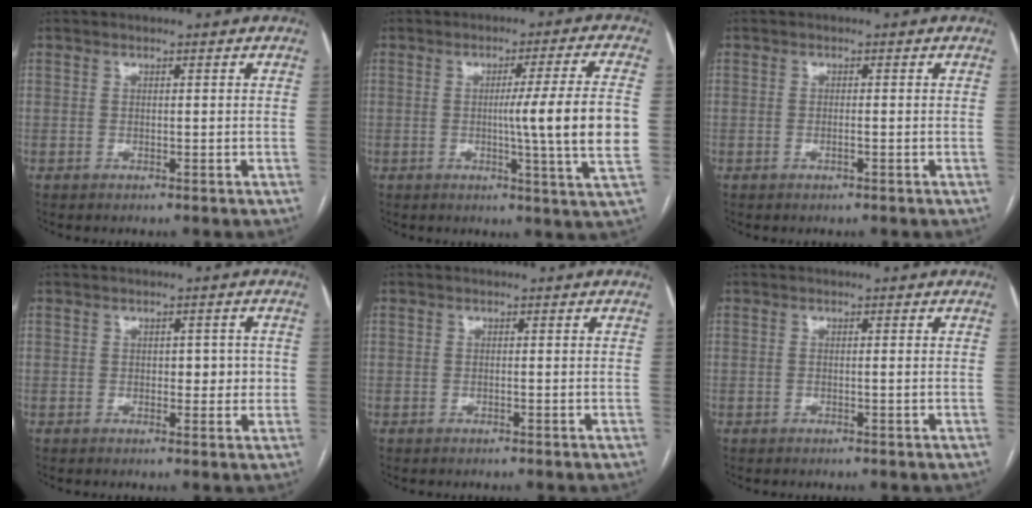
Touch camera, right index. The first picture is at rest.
{"total": 11.8, "force": [-0.5, -2.0, 11.6], "torque": [-0.168, -0.014, -0.008]}
{"total": 0.8, "force": [-0.3, 0.0, 0.7], "torque": [-0.016, -0.001, -0.004]}
{"total": 3.3, "force": [0.0, 2.0, 2.7], "torque": [-0.027, 0.007, 0.002]}
{"total": 0.0}
{"total": 0.6, "force": [-0.1, -0.2, 0.6], "torque": [-0.011, -0.001, -0.002]}